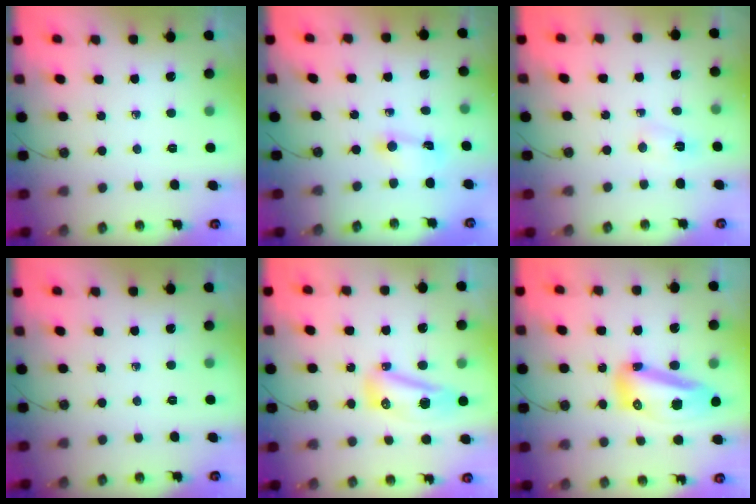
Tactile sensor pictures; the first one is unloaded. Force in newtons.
{"total": 2.0, "press": 2.0, "slide": 0.1}
{"total": 2.3, "press": 2.2, "slide": 0.4}
{"total": 0.0}
{"total": 8.7, "press": 8.6, "slide": 1.1}
{"total": 15.0, "press": 14.9, "slide": 1.7}